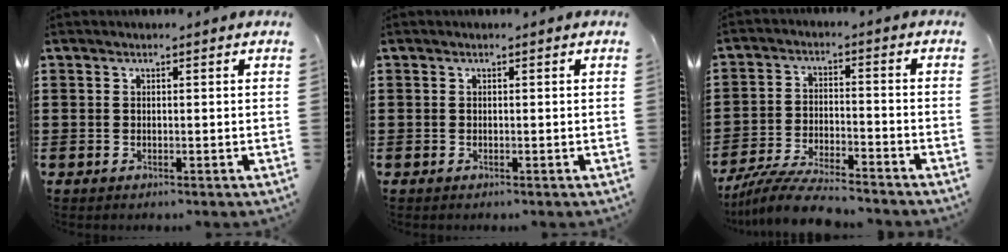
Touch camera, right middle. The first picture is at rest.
{"total": 0.0}
{"total": 7.5, "force": [-7.0, 0.8, 2.6], "torque": [-0.054, 0.002, -0.135]}